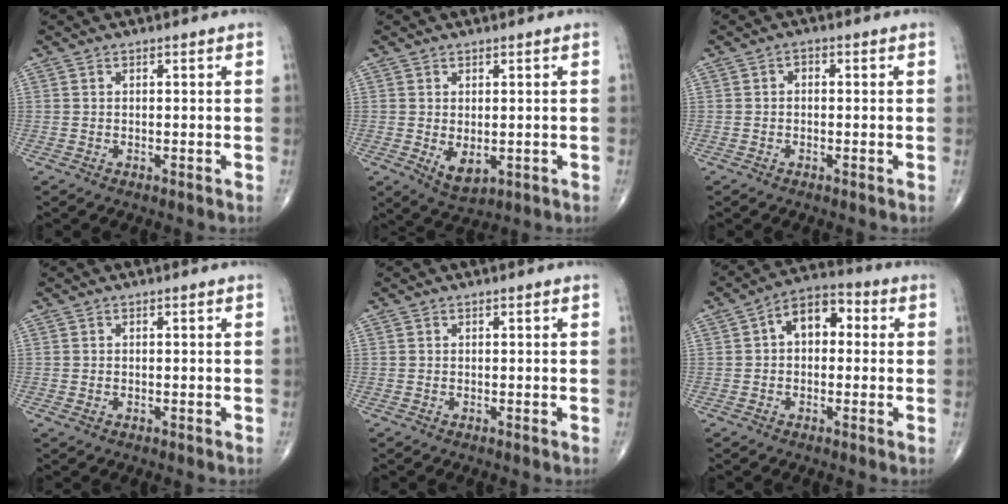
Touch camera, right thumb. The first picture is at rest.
{"total": 4.5, "force": [-0.6, 2.6, 3.6], "torque": [-0.049, -0.007, 0.006]}
{"total": 1.3, "force": [0.0, 1.0, 0.9], "torque": [-0.006, 0.006, -0.006]}
{"total": 0.7, "force": [-0.2, 0.6, 0.5], "torque": [-0.009, 0.008, 0.002]}
{"total": 0.0}
{"total": 8.6, "force": [1.2, 5.6, 6.4], "torque": [-0.075, 0.029, 0.008]}